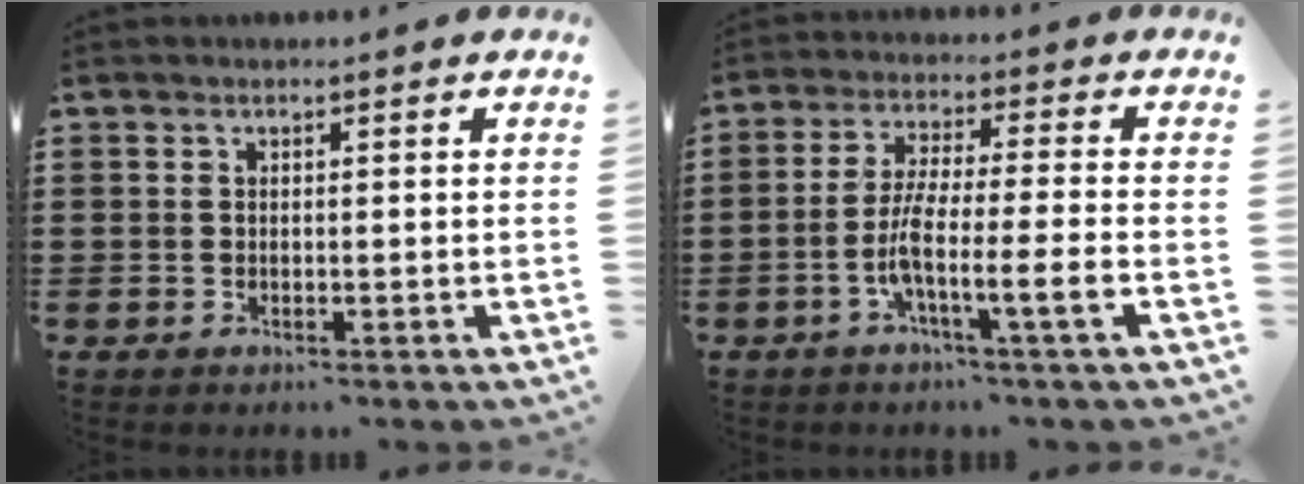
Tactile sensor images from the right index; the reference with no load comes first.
{"total": 7.6, "force": [-3.0, 0.2, 6.9], "torque": [-0.141, -0.010, -0.064]}